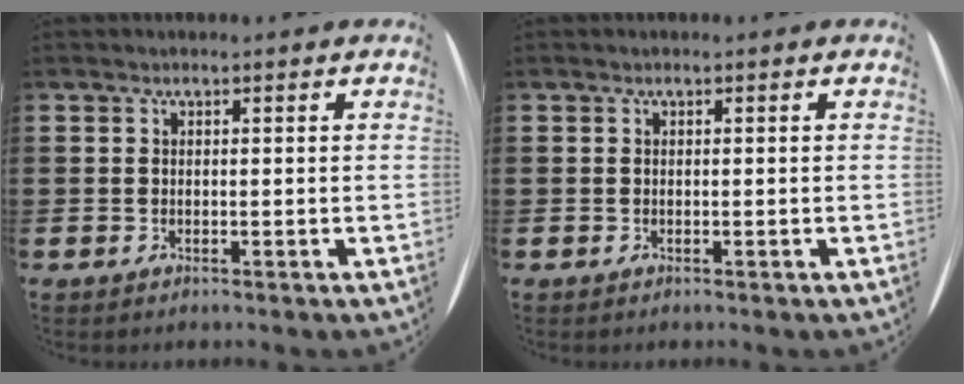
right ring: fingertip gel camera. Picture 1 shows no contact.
{"total": 0.0}